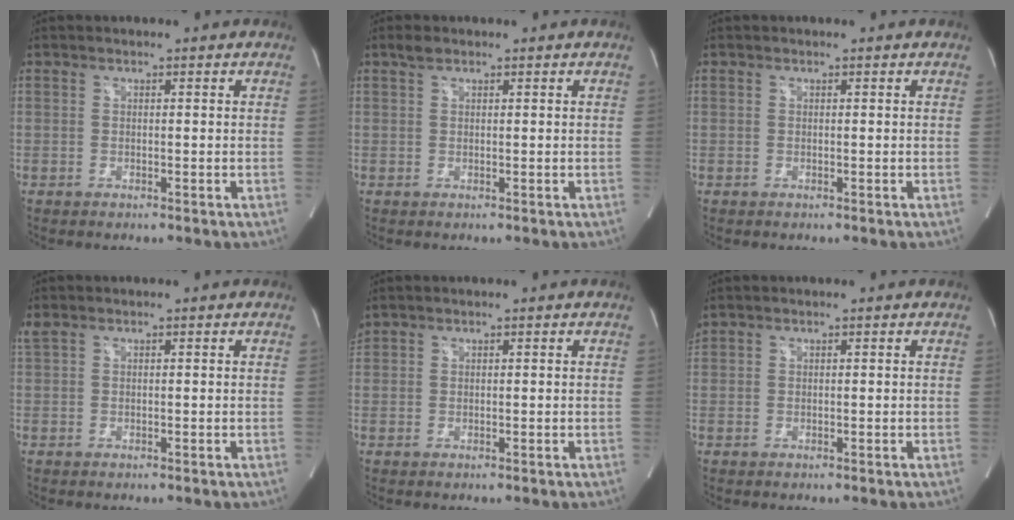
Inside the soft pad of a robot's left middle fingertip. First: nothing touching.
{"total": 1.2, "force": [1.0, 0.4, 0.7], "torque": [-0.020, 0.008, 0.020]}
{"total": 0.0}
{"total": 1.2, "force": [1.0, 0.2, 0.6], "torque": [-0.033, 0.023, 0.030]}
{"total": 1.5, "force": [1.4, 0.4, 0.3], "torque": [-0.017, 0.021, 0.032]}
{"total": 1.3, "force": [1.2, 0.2, 0.4], "torque": [-0.017, 0.021, 0.029]}